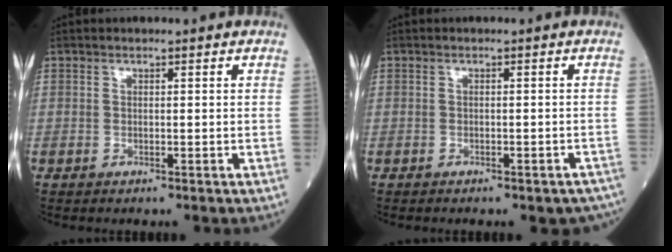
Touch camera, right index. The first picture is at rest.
{"total": 6.4, "force": [-5.4, 2.3, 2.7], "torque": [-0.021, 0.002, -0.056]}